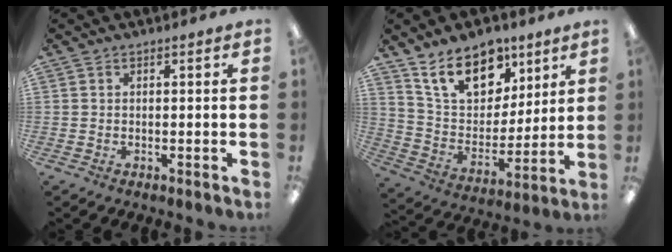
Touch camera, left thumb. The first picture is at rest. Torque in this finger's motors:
{"motor_torque": [0.35, 0.40, 1.24, -1.32, 0.11]}